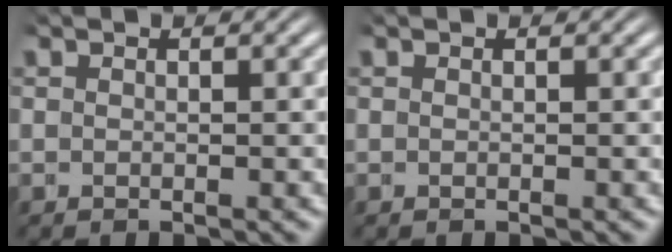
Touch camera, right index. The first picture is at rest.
{"total": 0.0}